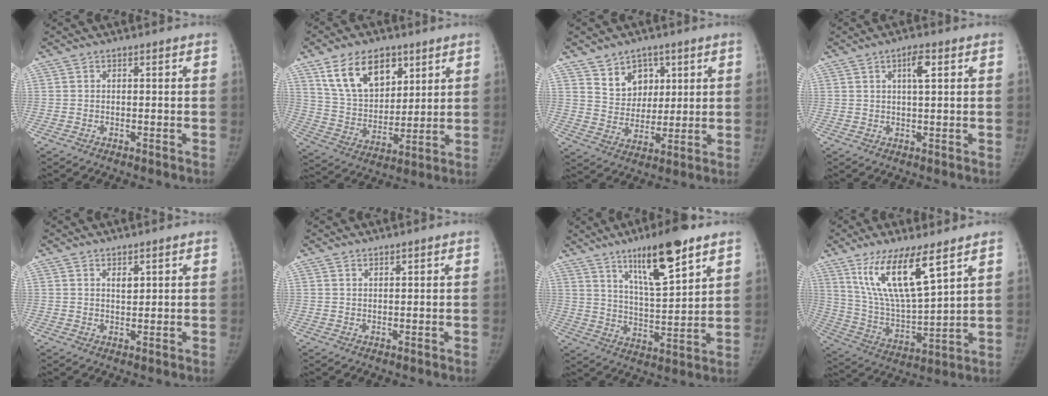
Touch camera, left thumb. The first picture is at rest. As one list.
[{"total": 15.3, "force": [8.3, 9.4, 8.8], "torque": [-0.117, -0.038, 0.163]}, {"total": 8.7, "force": [4.6, 6.7, 3.1], "torque": [-0.011, -0.028, 0.088]}, {"total": 3.7, "force": [1.5, 1.0, 3.3], "torque": [-0.054, -0.001, 0.026]}, {"total": 2.0, "force": [1.2, 0.9, 1.4], "torque": [-0.015, -0.010, 0.024]}, {"total": 1.0, "force": [0.9, 0.2, 0.3], "torque": [-0.002, -0.006, 0.016]}, {"total": 15.5, "force": [9.4, 3.5, 11.8], "torque": [-0.179, -0.052, 0.162]}, {"total": 16.2, "force": [9.3, 4.1, 12.6], "torque": [-0.229, -0.051, 0.191]}]